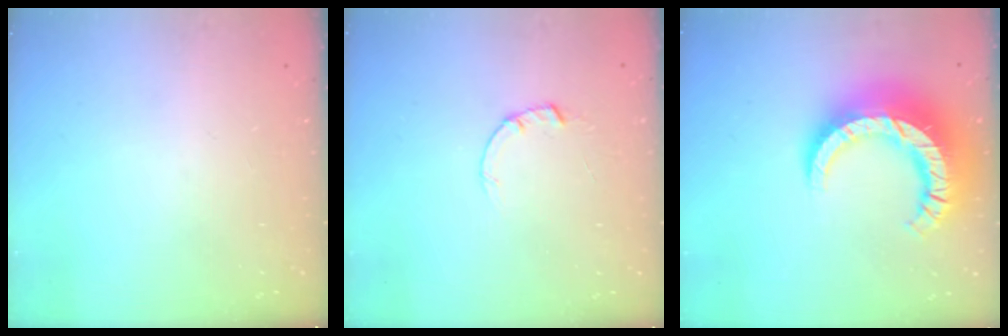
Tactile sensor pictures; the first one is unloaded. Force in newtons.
{"total": 1.5, "press": 1.5, "slide": 0.3}
{"total": 18.8, "press": 18.7, "slide": 2.1}